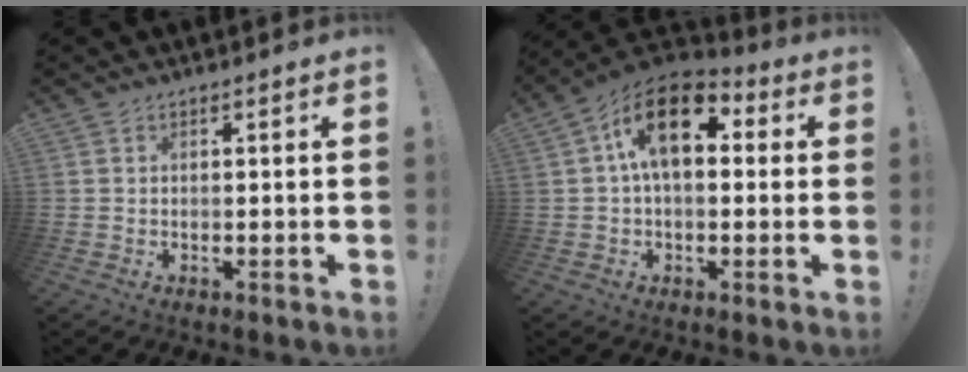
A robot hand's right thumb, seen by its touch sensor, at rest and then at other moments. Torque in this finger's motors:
{"motor_torque": [-0.08, 1.04, -0.01, 0.13, 0.28]}